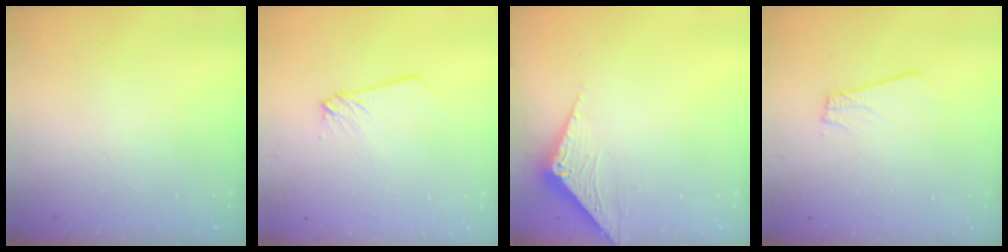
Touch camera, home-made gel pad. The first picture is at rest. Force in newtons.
{"total": 3.1, "press": 3.0, "slide": 0.3}
{"total": 3.4, "press": 3.4, "slide": 0.3}
{"total": 1.8, "press": 1.8, "slide": 0.1}